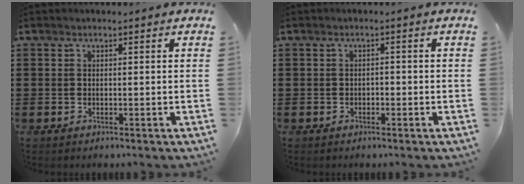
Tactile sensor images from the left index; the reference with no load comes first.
{"total": 0.8, "force": [-0.7, 0.4, 0.3], "torque": [-0.009, 0.001, -0.016]}